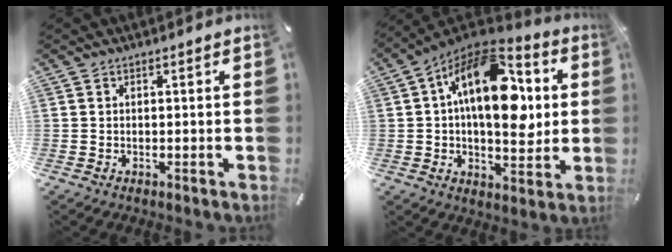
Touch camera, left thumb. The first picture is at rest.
{"total": 21.2, "force": [4.7, 11.9, 16.8], "torque": [-0.288, -0.020, 0.074]}